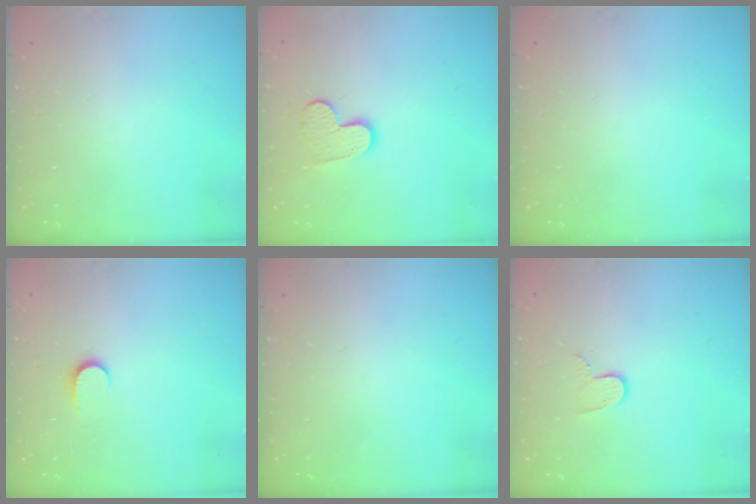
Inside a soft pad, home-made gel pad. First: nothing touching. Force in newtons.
{"total": 9.9, "press": 9.8, "slide": 0.7}
{"total": 0.0}
{"total": 5.4, "press": 5.4, "slide": 0.6}
{"total": 0.0}
{"total": 6.4, "press": 6.3, "slide": 0.6}